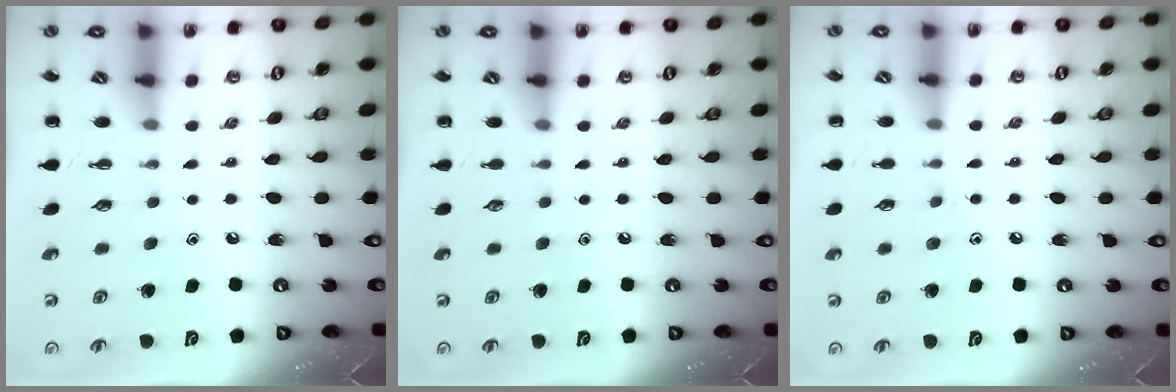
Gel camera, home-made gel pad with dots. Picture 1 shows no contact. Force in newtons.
{"total": 0.0}
{"total": 4.2, "press": 3.9, "slide": 1.5}